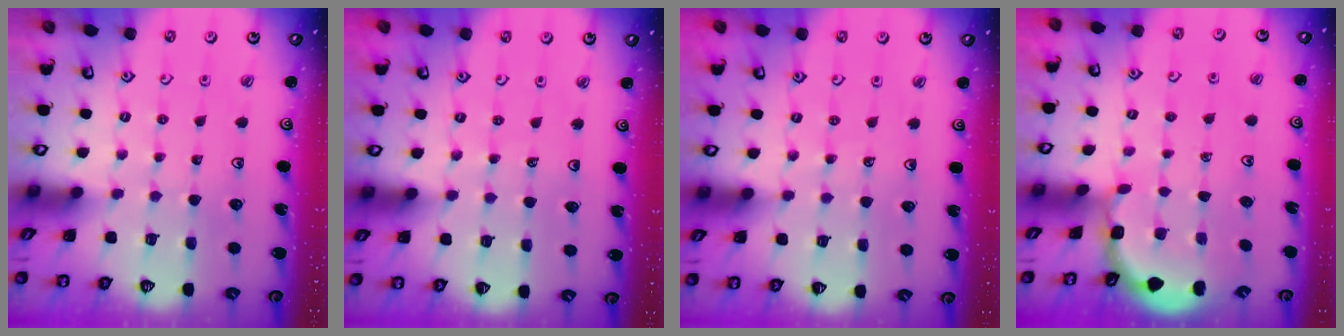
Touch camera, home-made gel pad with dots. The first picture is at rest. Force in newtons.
{"total": 1.9, "press": 1.9, "slide": 0.2}
{"total": 3.5, "press": 3.4, "slide": 0.8}
{"total": 1.9, "press": 1.9, "slide": 0.1}